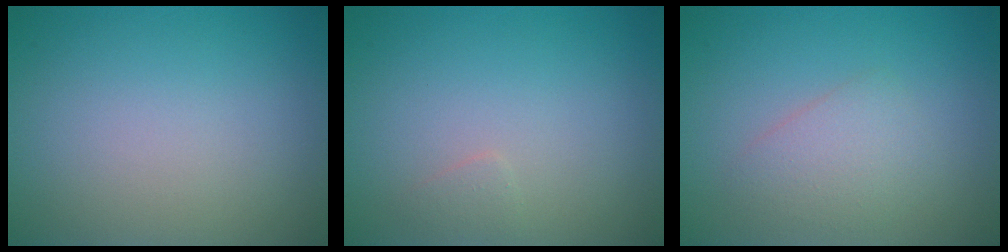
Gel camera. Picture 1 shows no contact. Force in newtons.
{"total": 0.7, "press": 0.7, "slide": 0.0}
{"total": 2.3, "press": 2.3, "slide": 0.1}